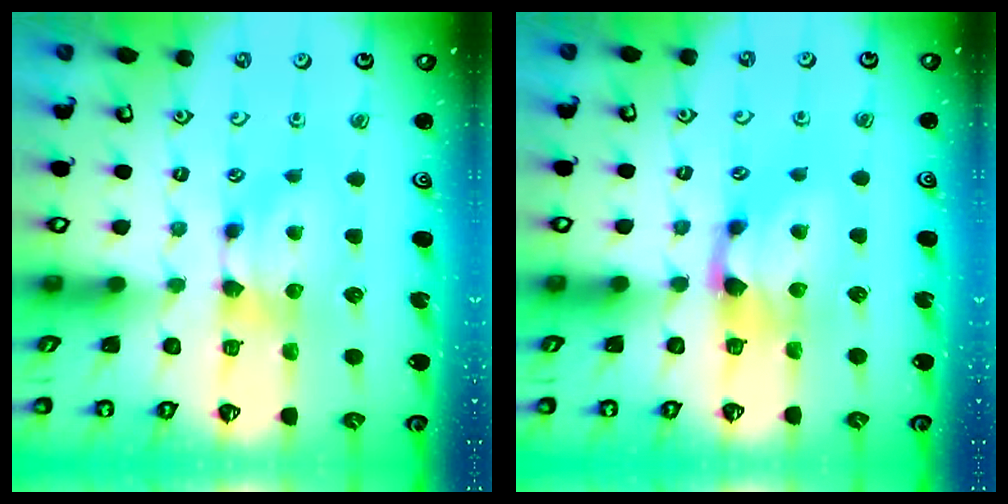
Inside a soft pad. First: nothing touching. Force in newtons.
{"total": 1.2, "press": 0.5, "slide": 1.1}